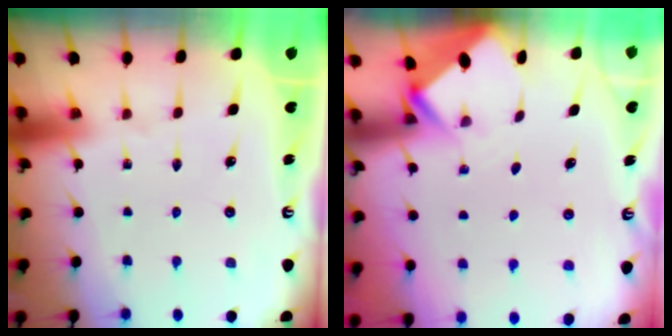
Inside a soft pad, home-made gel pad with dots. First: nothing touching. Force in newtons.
{"total": 2.2, "press": 2.2, "slide": 0.1}